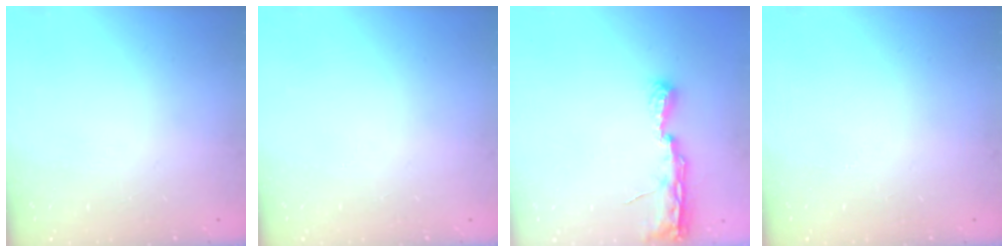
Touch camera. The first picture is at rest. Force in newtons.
{"total": 0.0}
{"total": 7.6, "press": 7.5, "slide": 0.6}
{"total": 0.0}